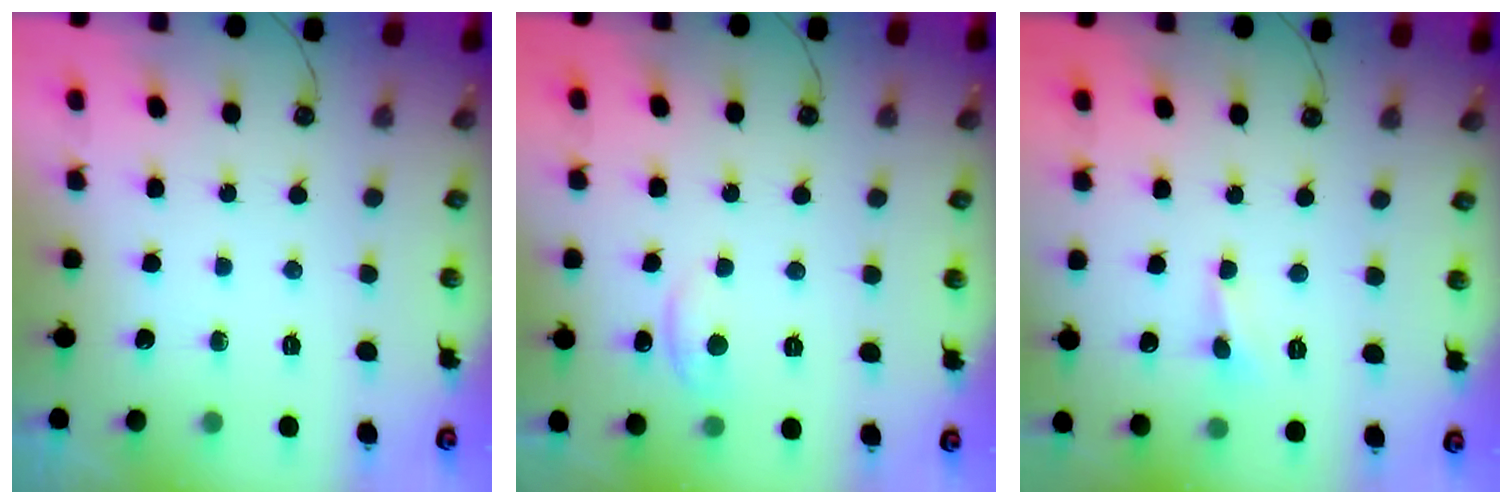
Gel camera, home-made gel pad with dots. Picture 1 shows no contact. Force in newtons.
{"total": 0.0}
{"total": 0.0}